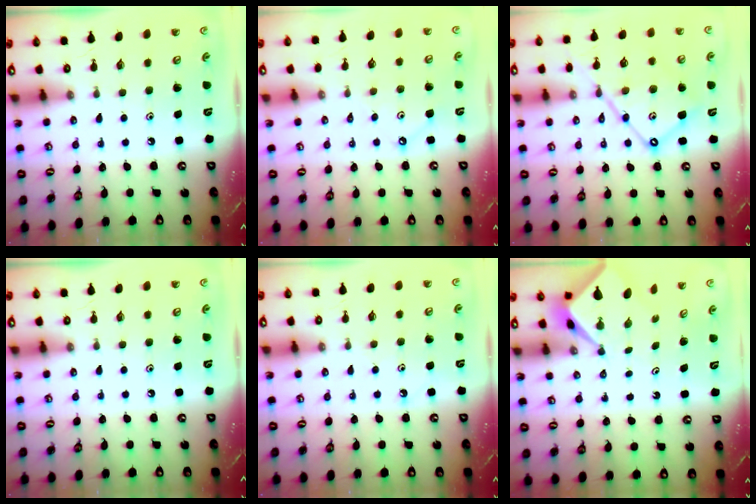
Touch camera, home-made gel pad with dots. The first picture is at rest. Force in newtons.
{"total": 2.5, "press": 2.5, "slide": 0.4}
{"total": 14.2, "press": 14.1, "slide": 1.4}
{"total": 0.0}
{"total": 4.0, "press": 3.9, "slide": 0.7}
{"total": 2.3, "press": 2.3, "slide": 0.3}